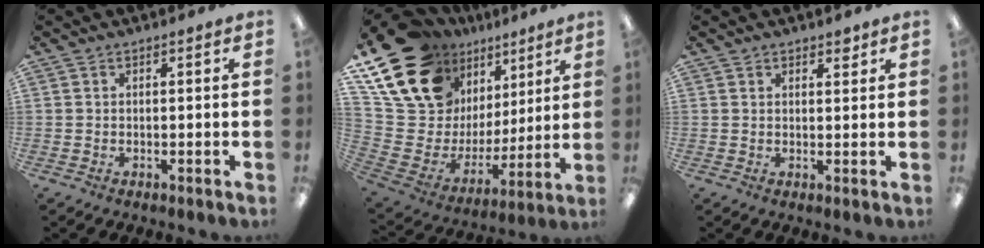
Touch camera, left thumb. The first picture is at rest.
{"total": 21.3, "force": [14.9, 12.5, 8.6], "torque": [-0.187, -0.106, 0.289]}
{"total": 2.1, "force": [1.6, 1.2, 0.5], "torque": [0.005, -0.007, 0.027]}